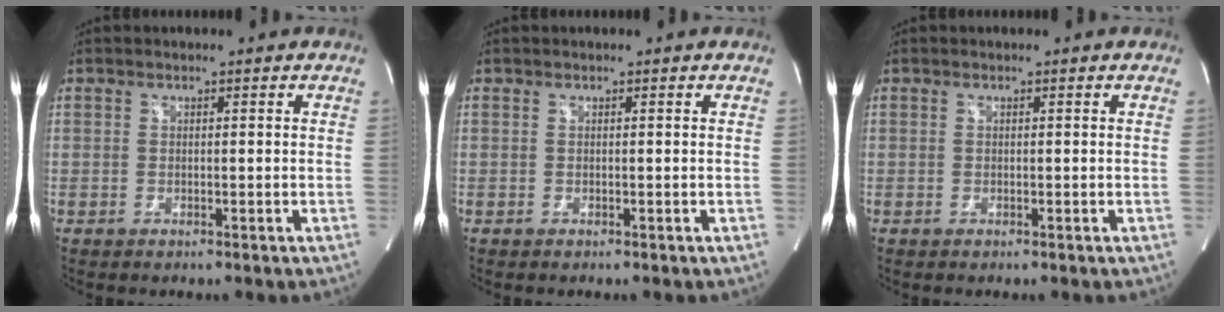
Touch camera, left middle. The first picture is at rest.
{"total": 0.0}
{"total": 0.0}